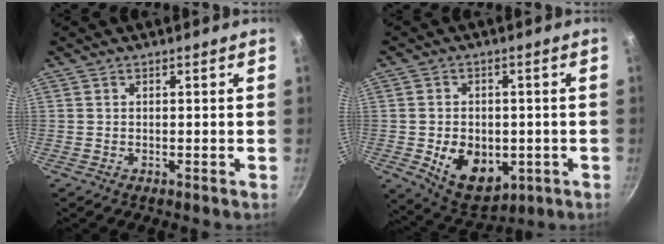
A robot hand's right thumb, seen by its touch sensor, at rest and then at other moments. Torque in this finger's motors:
{"motor_torque": [-0.77, 0.70, 0.41, 0.40, 0.08]}